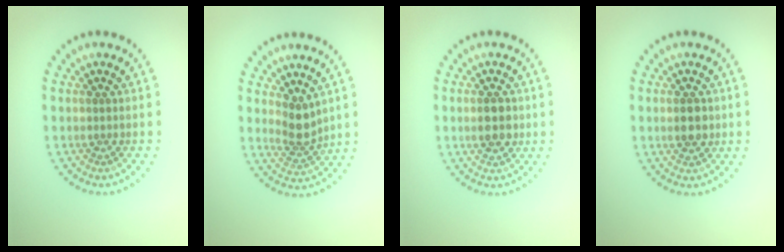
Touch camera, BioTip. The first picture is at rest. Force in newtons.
{"total": 2.7, "press": 2.1, "slide": 1.7}
{"total": 2.9, "press": 2.9, "slide": 0.1}
{"total": 2.2, "press": 2.2, "slide": 0.2}